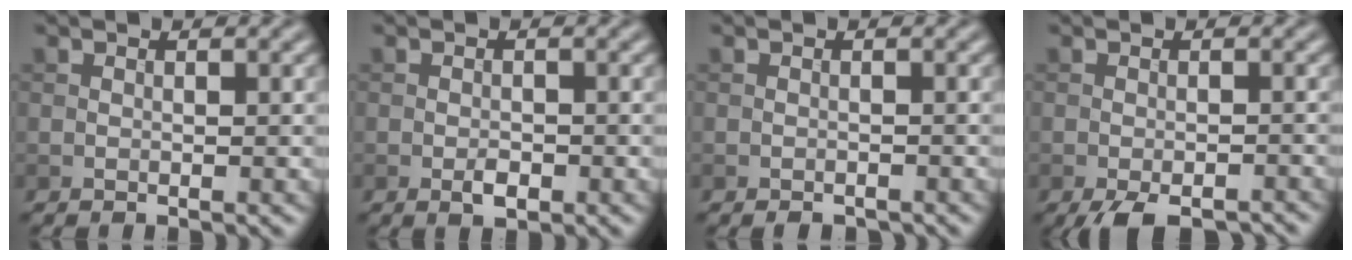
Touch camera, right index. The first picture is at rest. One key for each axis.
{"total": 1.5, "fx": -0.7, "fy": 0.8, "fz": 1.1, "tx": -0.017, "ty": -0.001, "tz": -0.013}
{"total": 1.0, "fx": -0.9, "fy": 0.4, "fz": 0.3, "tx": -0.002, "ty": -0.005, "tz": -0.015}
{"total": 4.8, "fx": -3.7, "fy": 1.3, "fz": 2.9, "tx": -0.044, "ty": -0.009, "tz": -0.056}